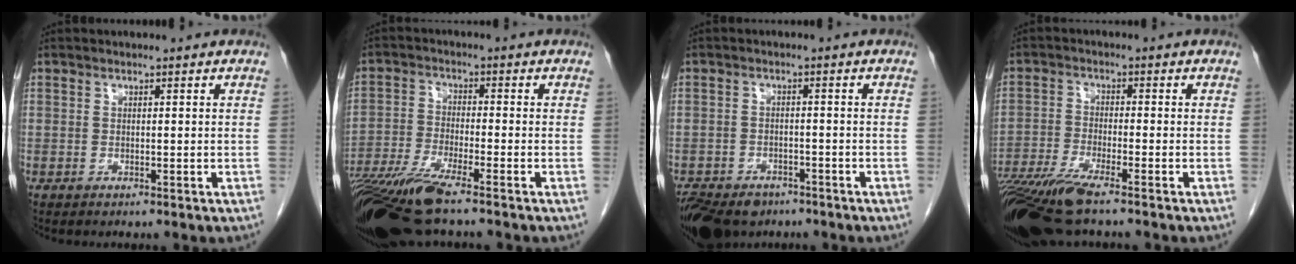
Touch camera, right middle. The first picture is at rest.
{"total": 12.2, "force": [-9.3, 0.8, 7.9], "torque": [-0.146, -0.029, -0.166]}
{"total": 12.1, "force": [-8.6, 6.8, 5.0], "torque": [-0.119, -0.015, -0.122]}
{"total": 11.1, "force": [-8.6, 0.8, 7.1], "torque": [-0.131, -0.024, -0.153]}